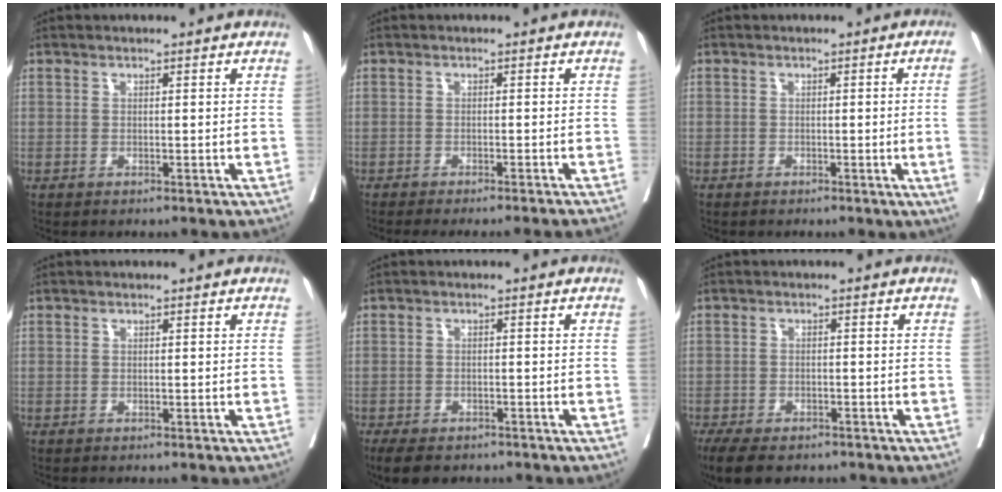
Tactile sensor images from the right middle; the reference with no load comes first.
{"total": 9.5, "force": [-8.6, -1.1, 3.7], "torque": [-0.015, -0.027, -0.107]}
{"total": 3.2, "force": [-0.4, -1.1, 3.0], "torque": [-0.032, -0.007, -0.005]}
{"total": 0.0}
{"total": 6.5, "force": [-5.1, 2.8, 2.9], "torque": [-0.038, -0.006, -0.070]}
{"total": 8.3, "force": [-6.4, 3.4, 4.1], "torque": [-0.064, -0.010, -0.093]}